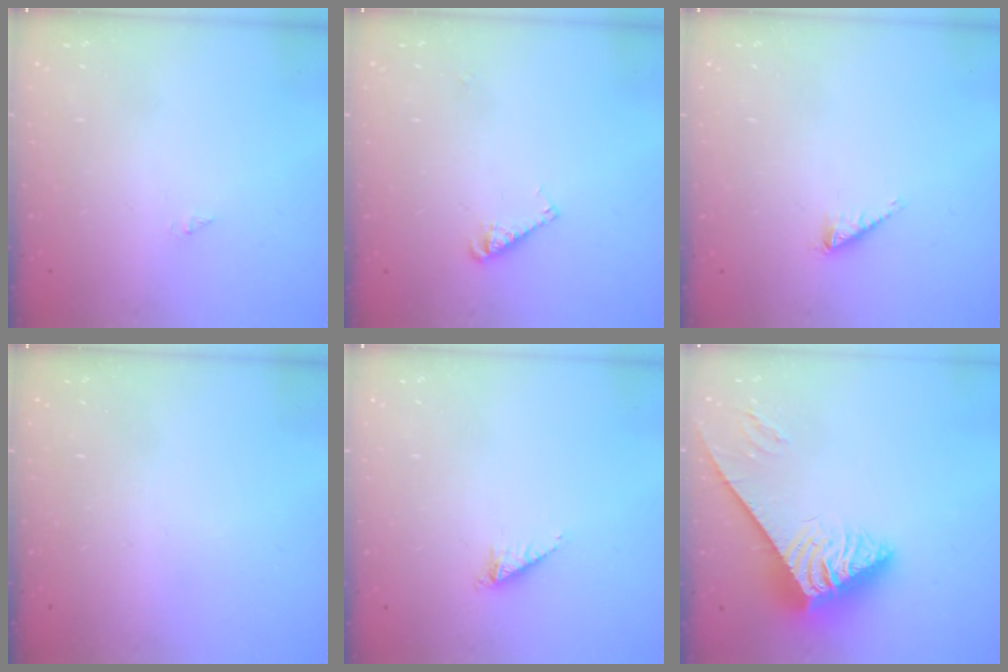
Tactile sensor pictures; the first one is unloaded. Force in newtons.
{"total": 4.2, "press": 4.2, "slide": 0.4}
{"total": 0.5, "press": 0.5, "slide": 0.1}
{"total": 0.0}
{"total": 2.2, "press": 2.2, "slide": 0.3}
{"total": 5.8, "press": 5.7, "slide": 0.9}